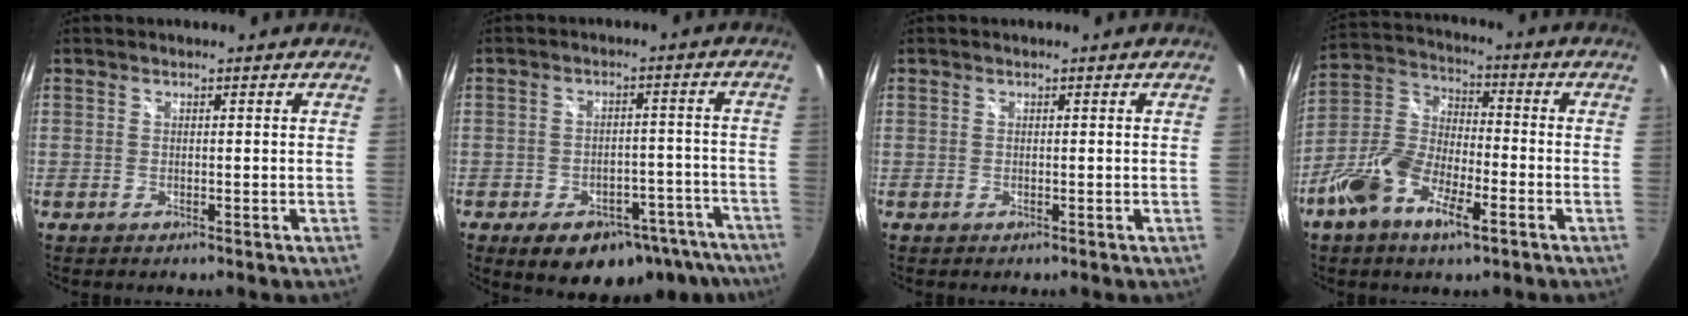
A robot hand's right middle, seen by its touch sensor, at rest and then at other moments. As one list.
[{"total": 16.8, "force": [-12.1, 8.3, 8.1], "torque": [-0.127, 0.007, -0.133]}, {"total": 0.0}, {"total": 13.0, "force": [-6.8, 5.5, 9.7], "torque": [-0.216, -0.002, -0.136]}]